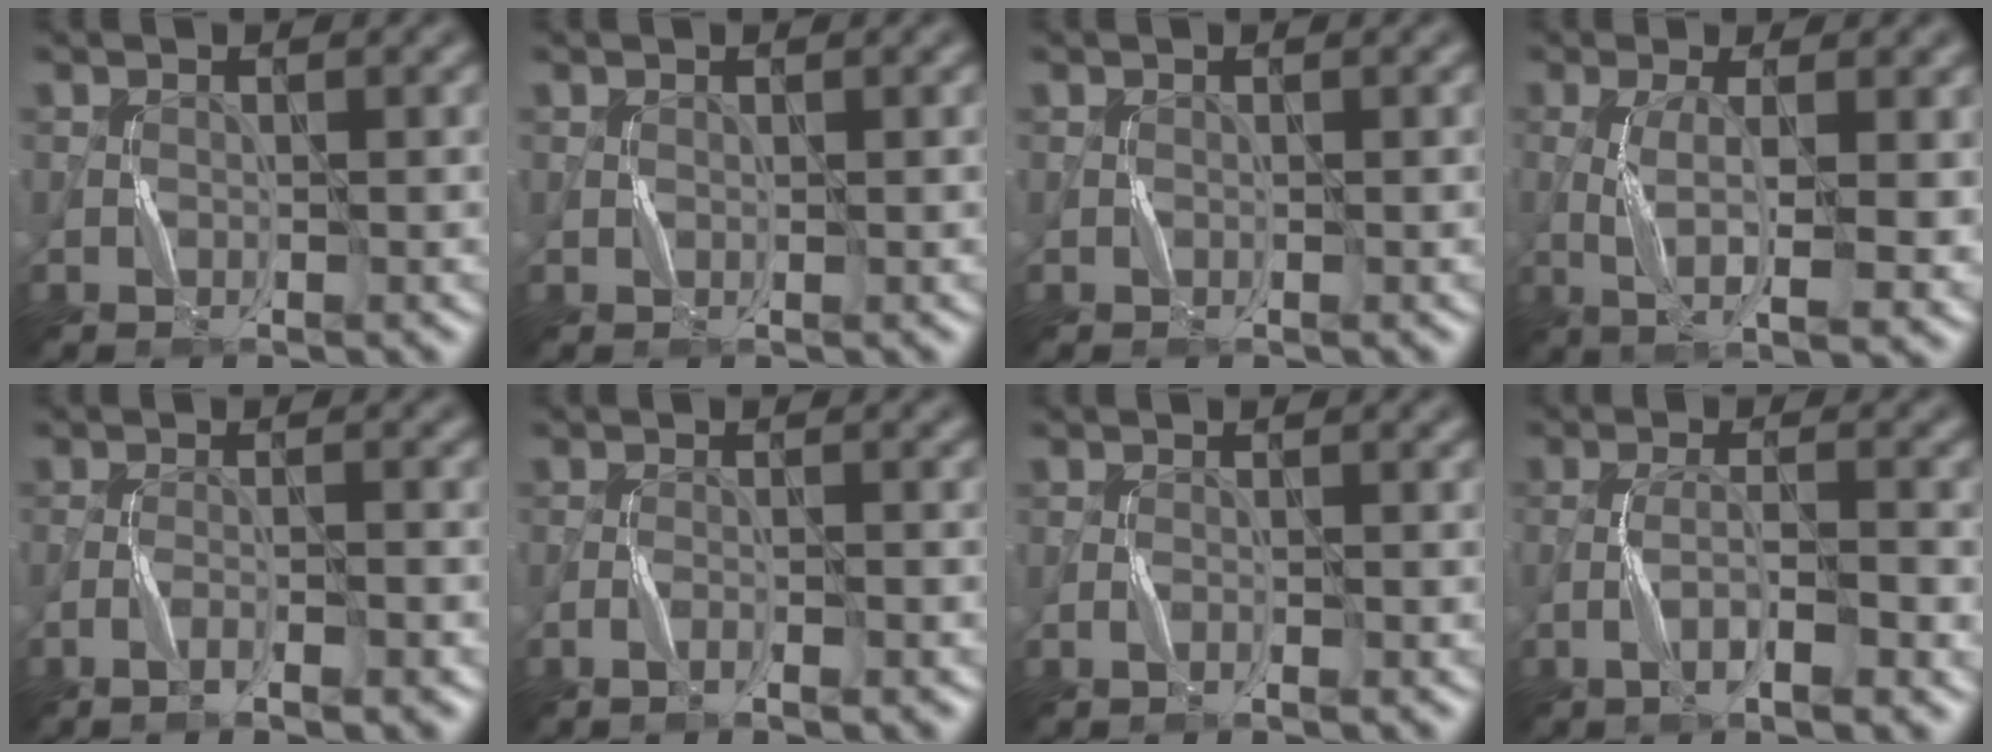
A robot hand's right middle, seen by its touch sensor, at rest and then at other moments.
{"total": 0.0}
{"total": 0.0}
{"total": 5.9, "force": [-0.4, 1.5, 5.7], "torque": [-0.108, -0.005, -0.001]}
{"total": 3.8, "force": [-2.3, 0.7, 2.9], "torque": [-0.054, 0.006, -0.046]}
{"total": 2.6, "force": [-1.7, 0.5, 1.9], "torque": [-0.037, 0.007, -0.034]}
{"total": 1.1, "force": [-0.8, 0.2, 0.8], "torque": [-0.016, 0.003, -0.015]}
{"total": 4.8, "force": [-2.0, 1.0, 4.2], "torque": [-0.077, 0.006, -0.036]}